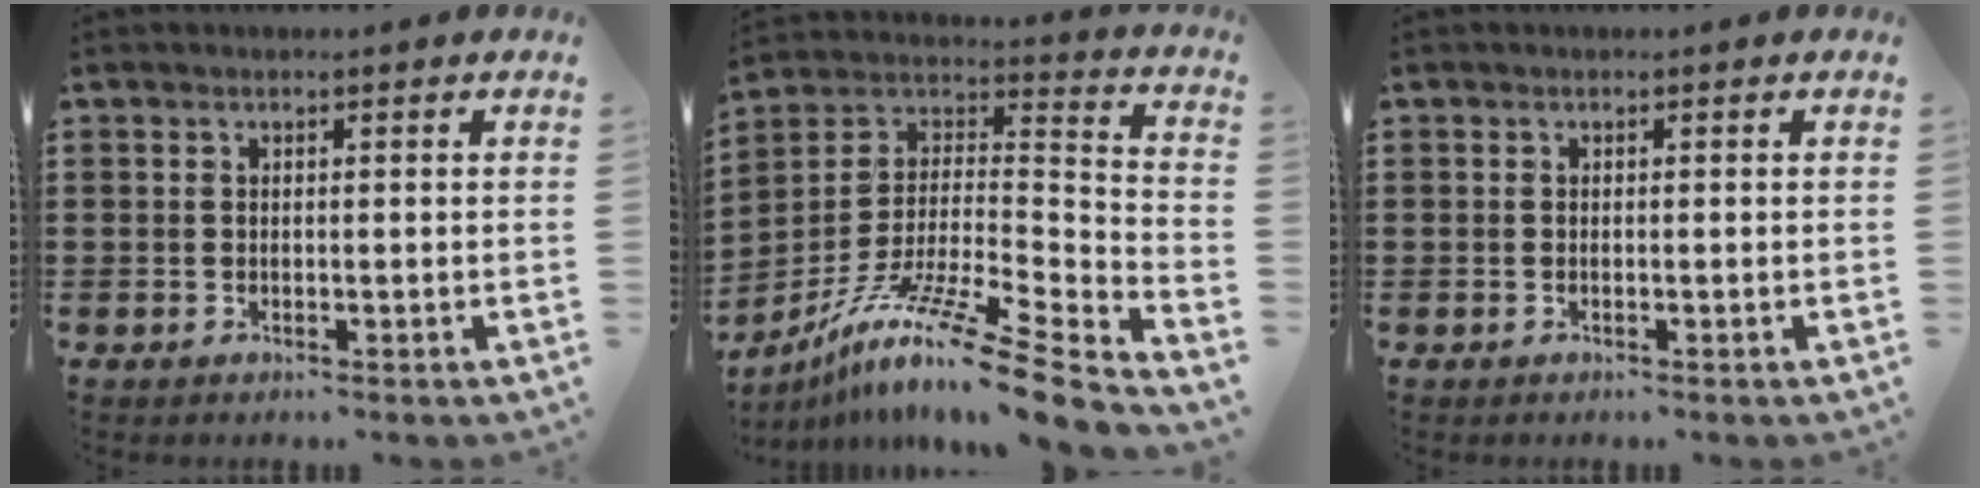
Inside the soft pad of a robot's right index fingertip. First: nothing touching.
{"total": 12.9, "force": [-9.7, 0.2, 8.5], "torque": [-0.148, 0.007, -0.181]}
{"total": 0.0}